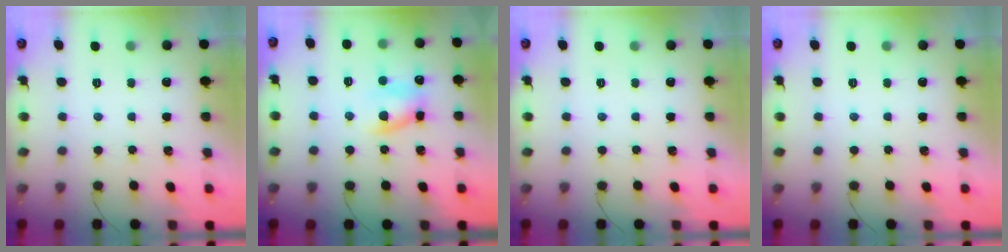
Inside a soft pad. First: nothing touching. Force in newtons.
{"total": 8.4, "press": 8.2, "slide": 1.6}
{"total": 0.0}
{"total": 0.0}